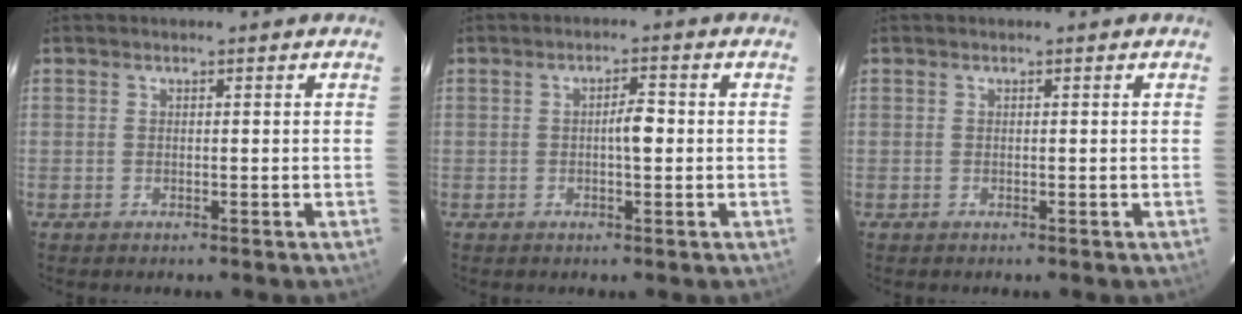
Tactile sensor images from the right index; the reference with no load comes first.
{"total": 2.9, "force": [-0.2, 0.6, 2.8], "torque": [-0.045, 0.004, -0.005]}
{"total": 0.0}